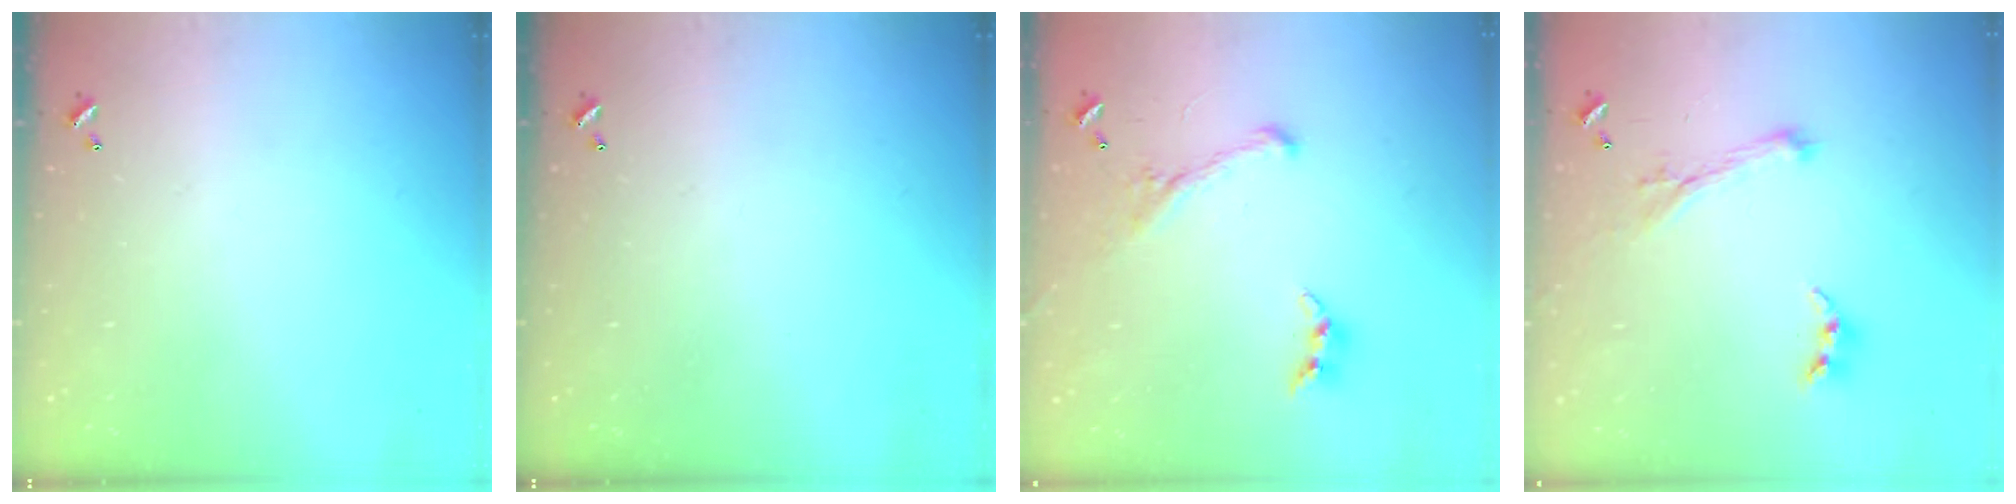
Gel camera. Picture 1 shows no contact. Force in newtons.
{"total": 0.0}
{"total": 1.4, "press": 0.6, "slide": 1.2}
{"total": 1.1, "press": 0.6, "slide": 0.9}